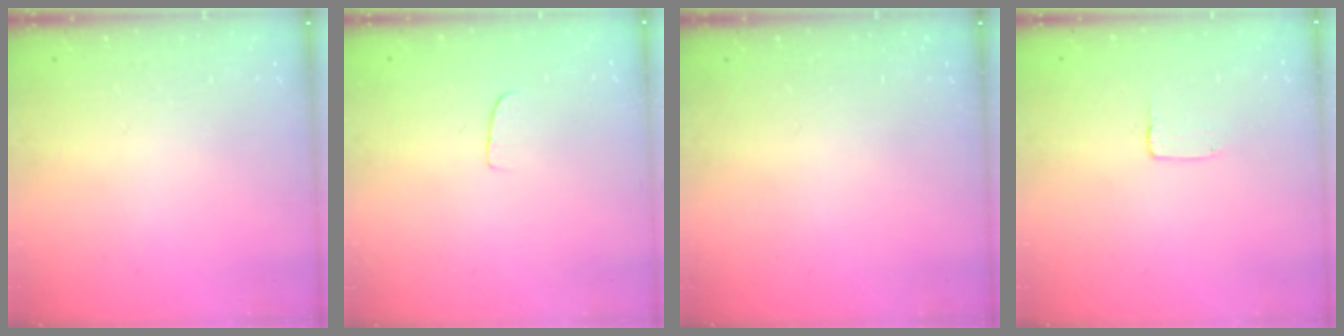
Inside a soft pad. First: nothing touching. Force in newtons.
{"total": 2.6, "press": 2.6, "slide": 0.2}
{"total": 0.0}
{"total": 2.0, "press": 2.0, "slide": 0.2}